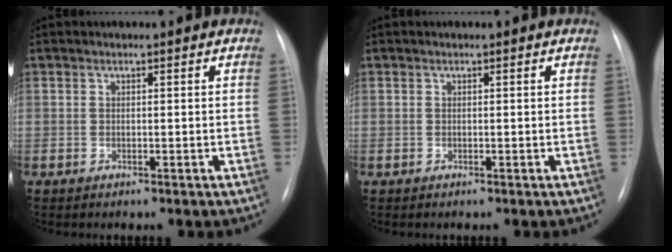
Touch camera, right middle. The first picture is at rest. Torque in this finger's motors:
{"motor_torque": [0.30, -0.41, 0.01, 0.00]}